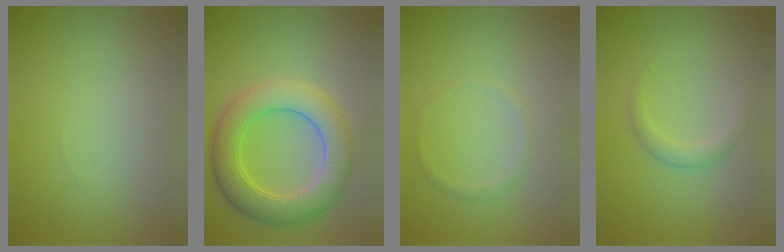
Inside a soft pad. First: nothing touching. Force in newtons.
{"total": 6.5, "press": 6.5, "slide": 0.3}
{"total": 0.8, "press": 0.8, "slide": 0.1}
{"total": 1.4, "press": 1.4, "slide": 0.0}